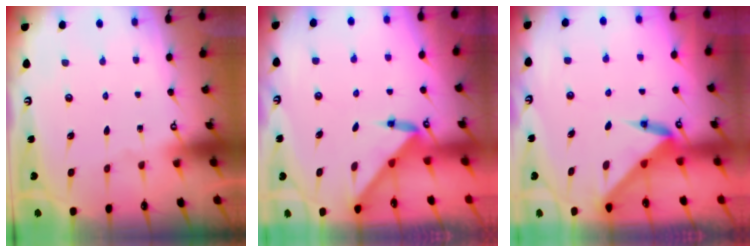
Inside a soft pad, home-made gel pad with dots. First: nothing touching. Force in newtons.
{"total": 3.3, "press": 3.3, "slide": 0.2}
{"total": 3.5, "press": 3.5, "slide": 0.1}